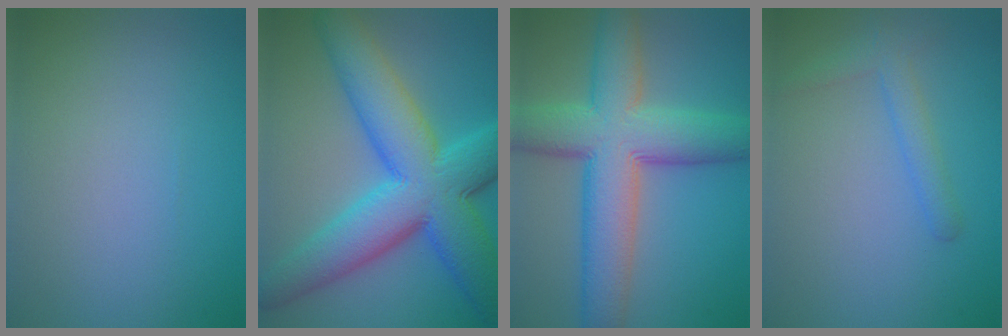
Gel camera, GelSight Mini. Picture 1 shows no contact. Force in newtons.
{"total": 12.3, "press": 12.3, "slide": 0.3}
{"total": 10.4, "press": 10.4, "slide": 0.5}
{"total": 2.0, "press": 2.0, "slide": 0.2}